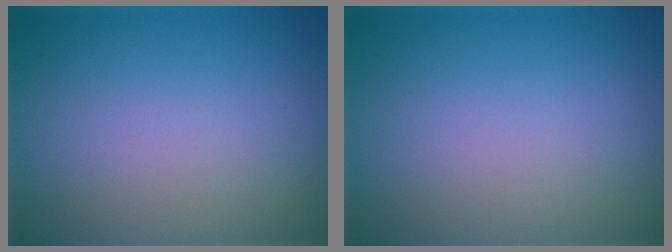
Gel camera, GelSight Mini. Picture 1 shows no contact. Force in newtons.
{"total": 0.0}